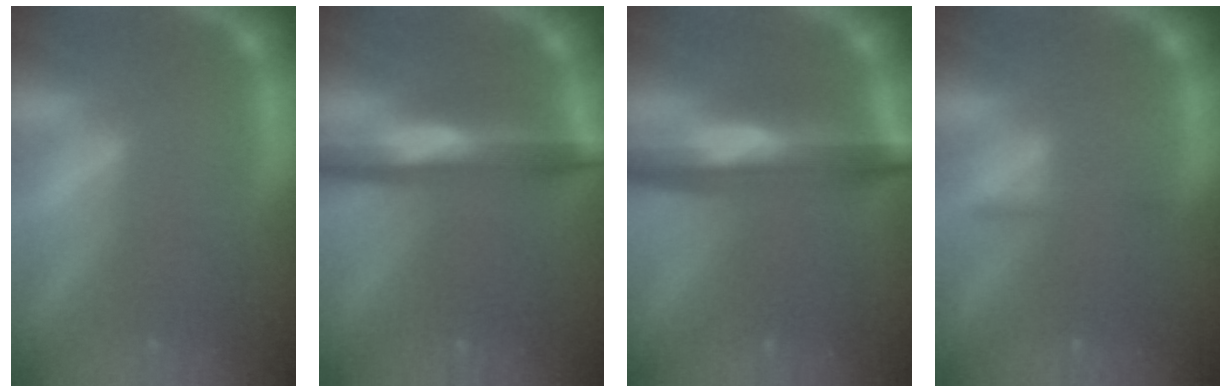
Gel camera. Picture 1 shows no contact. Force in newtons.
{"total": 6.0}
{"total": 7.5}
{"total": 1.4}